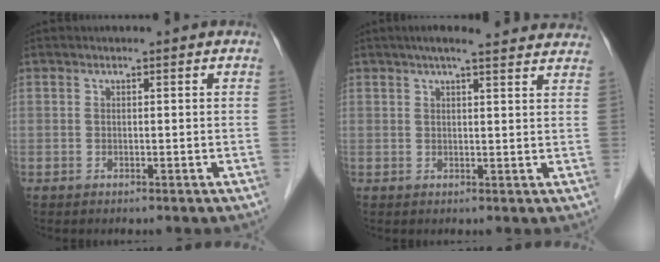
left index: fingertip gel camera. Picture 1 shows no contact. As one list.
[{"total": 13.9, "force": [12.3, 1.3, 6.2], "torque": [-0.080, 0.034, 0.141]}]